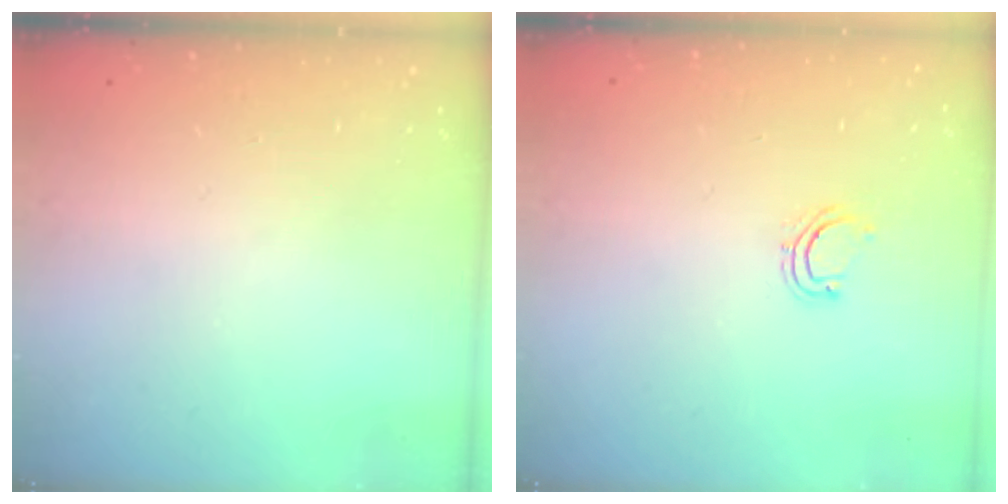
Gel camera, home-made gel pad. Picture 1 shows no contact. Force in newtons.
{"total": 4.2, "press": 4.0, "slide": 1.2}